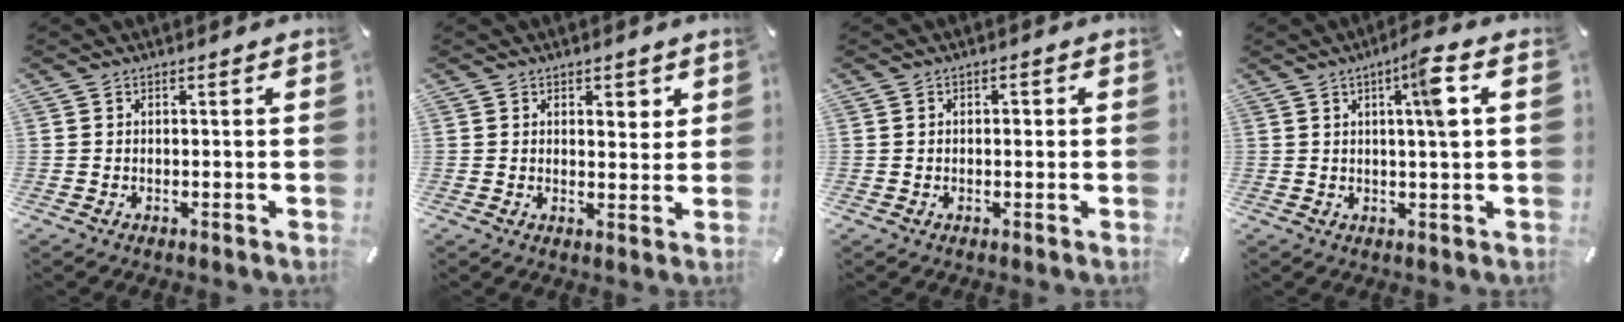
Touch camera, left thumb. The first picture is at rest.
{"total": 2.6, "force": [1.7, 1.8, 0.9], "torque": [0.004, -0.008, 0.025]}
{"total": 1.5, "force": [0.0, 0.9, 1.1], "torque": [-0.023, 0.004, -0.003]}
{"total": 7.2, "force": [2.0, 0.3, 6.9], "torque": [-0.112, -0.008, 0.023]}